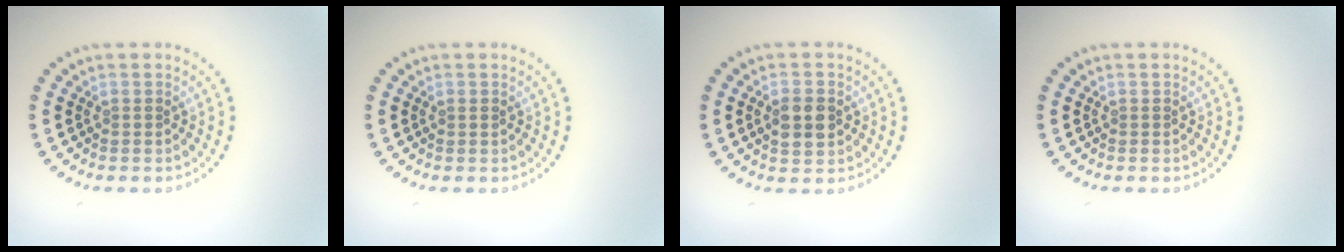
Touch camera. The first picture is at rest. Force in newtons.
{"total": 0.6, "press": 0.6, "slide": 0.1}
{"total": 2.9, "press": 2.9, "slide": 0.0}
{"total": 0.0}